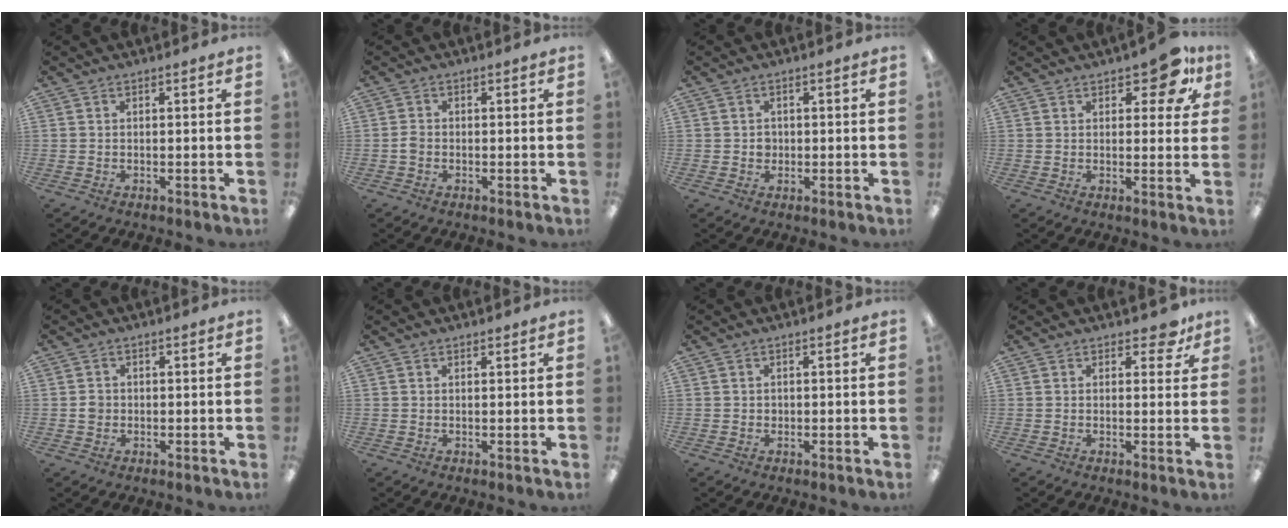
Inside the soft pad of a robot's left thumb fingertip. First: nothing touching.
{"total": 1.8, "force": [-0.4, 1.3, 1.2], "torque": [-0.022, 0.003, -0.007]}
{"total": 1.7, "force": [0.0, 1.5, 0.7], "torque": [-0.005, 0.003, -0.003]}
{"total": 8.3, "force": [4.9, 3.9, 5.5], "torque": [-0.059, -0.020, 0.080]}
{"total": 1.9, "force": [0.0, 1.7, 0.7], "torque": [-0.007, 0.002, -0.005]}
{"total": 0.9, "force": [0.9, 0.2, 0.3], "torque": [-0.007, -0.001, 0.017]}
{"total": 0.6, "force": [0.2, 0.5, 0.1], "torque": [-0.004, 0.005, 0.002]}
{"total": 5.0, "force": [3.2, 2.7, 2.6], "torque": [-0.018, -0.011, 0.052]}